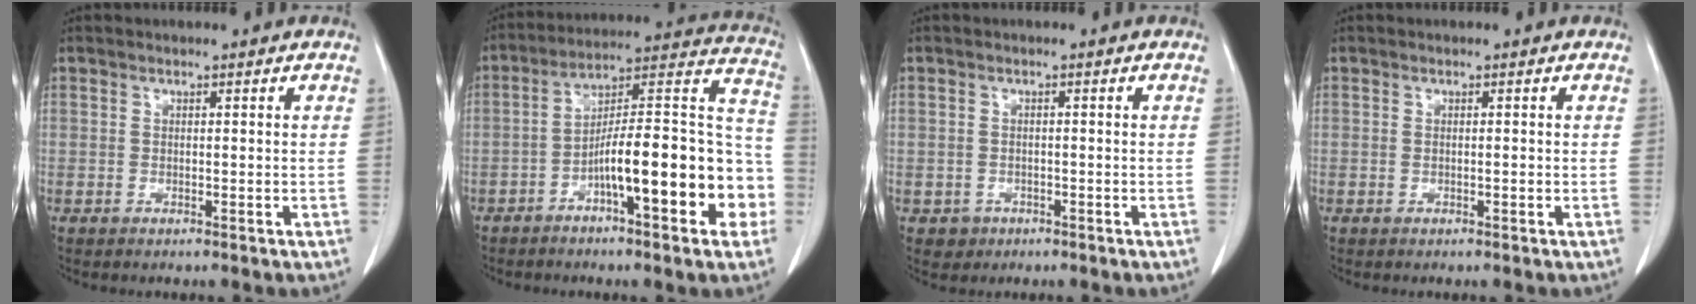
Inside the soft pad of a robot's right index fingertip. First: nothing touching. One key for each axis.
{"total": 19.1, "fx": -6.5, "fy": 3.9, "fz": 17.6, "tx": -0.217, "ty": 0.043, "tz": -0.092}
{"total": 2.3, "fx": -1.0, "fy": 2.0, "fz": 0.1, "tx": 0.001, "ty": 0.009, "tz": -0.013}
{"total": 0.5, "fx": -0.1, "fy": 0.1, "fz": 0.5, "tx": -0.009, "ty": 0.000, "tz": -0.001}